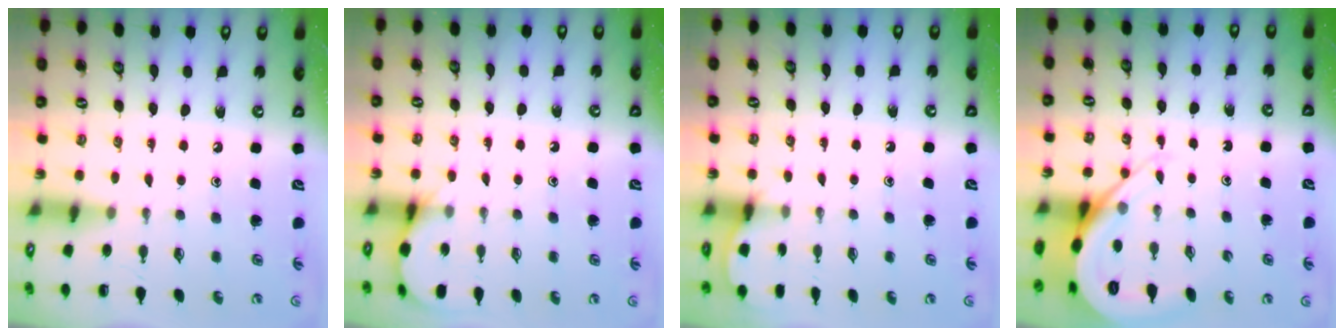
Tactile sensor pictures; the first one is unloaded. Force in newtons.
{"total": 5.5, "press": 5.5, "slide": 0.4}
{"total": 2.1, "press": 2.1, "slide": 0.3}
{"total": 8.1, "press": 8.1, "slide": 0.8}